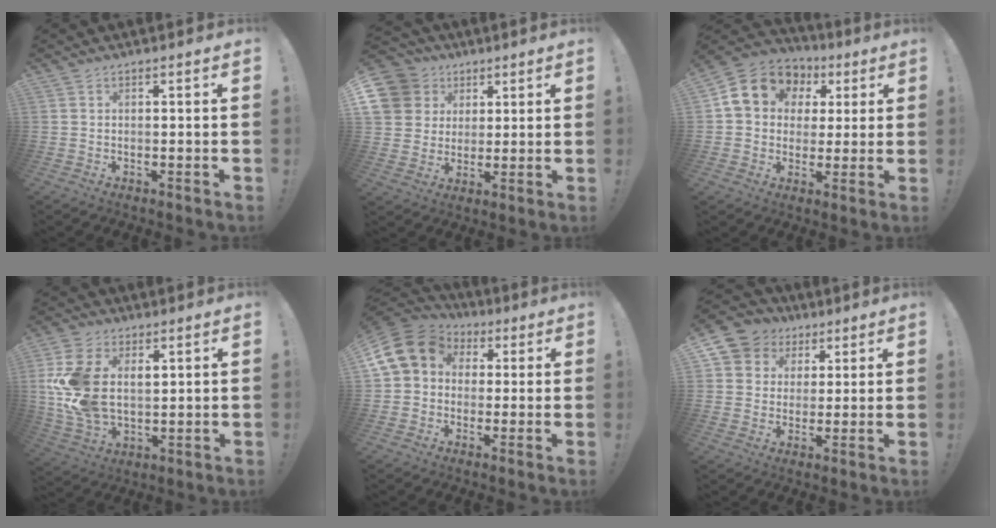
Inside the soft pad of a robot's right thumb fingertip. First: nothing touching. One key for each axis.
{"total": 12.9, "fx": 4.6, "fy": 11.2, "fz": 4.5, "tx": -0.072, "ty": -0.019, "tz": 0.097}
{"total": 14.2, "fx": 5.1, "fy": 11.5, "fz": 6.6, "tx": -0.103, "ty": -0.013, "tz": 0.105}
{"total": 15.5, "fx": 4.3, "fy": 10.5, "fz": 10.6, "tx": -0.207, "ty": -0.026, "tz": 0.080}
{"total": 13.7, "fx": 3.8, "fy": 11.0, "fz": 7.3, "tx": -0.125, "ty": -0.008, "tz": 0.076}
{"total": 8.2, "fx": 3.2, "fy": 7.3, "fz": 1.9, "tx": -0.027, "ty": -0.017, "tz": 0.068}